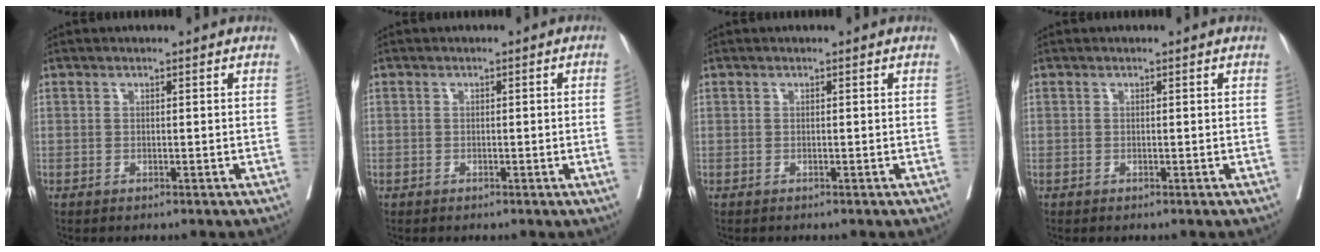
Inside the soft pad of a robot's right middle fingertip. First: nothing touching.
{"total": 1.4, "force": [-0.2, -0.2, 1.3], "torque": [-0.025, 0.003, 0.000]}
{"total": 0.0}
{"total": 0.0}